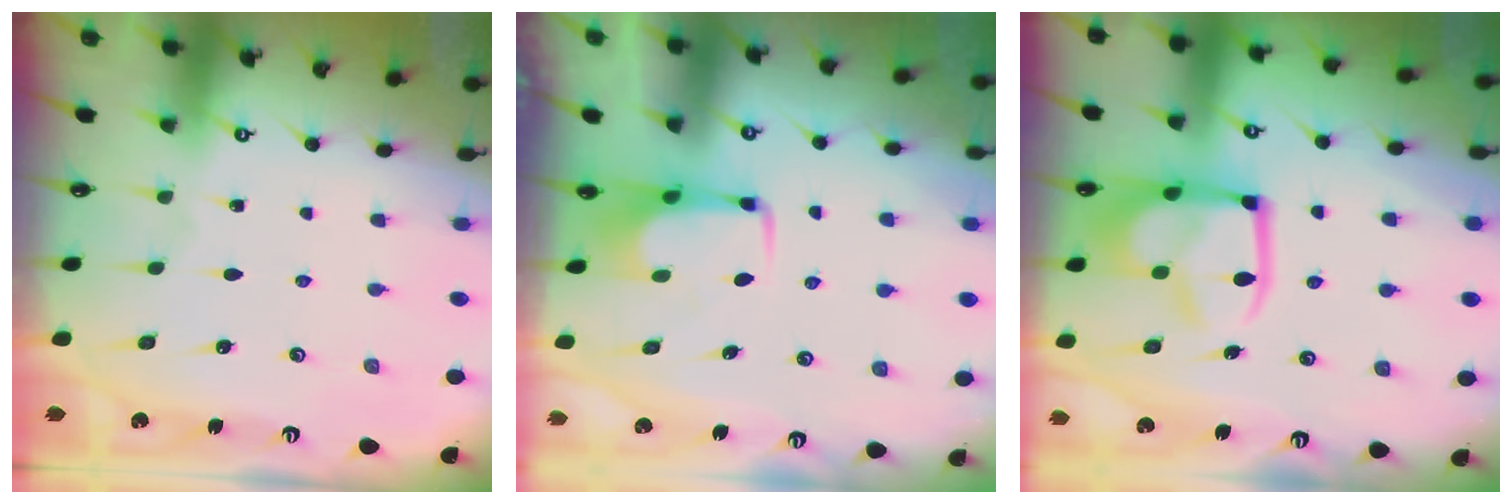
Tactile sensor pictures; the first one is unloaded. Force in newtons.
{"total": 1.6, "press": 1.5, "slide": 0.5}
{"total": 14.0, "press": 13.9, "slide": 1.9}